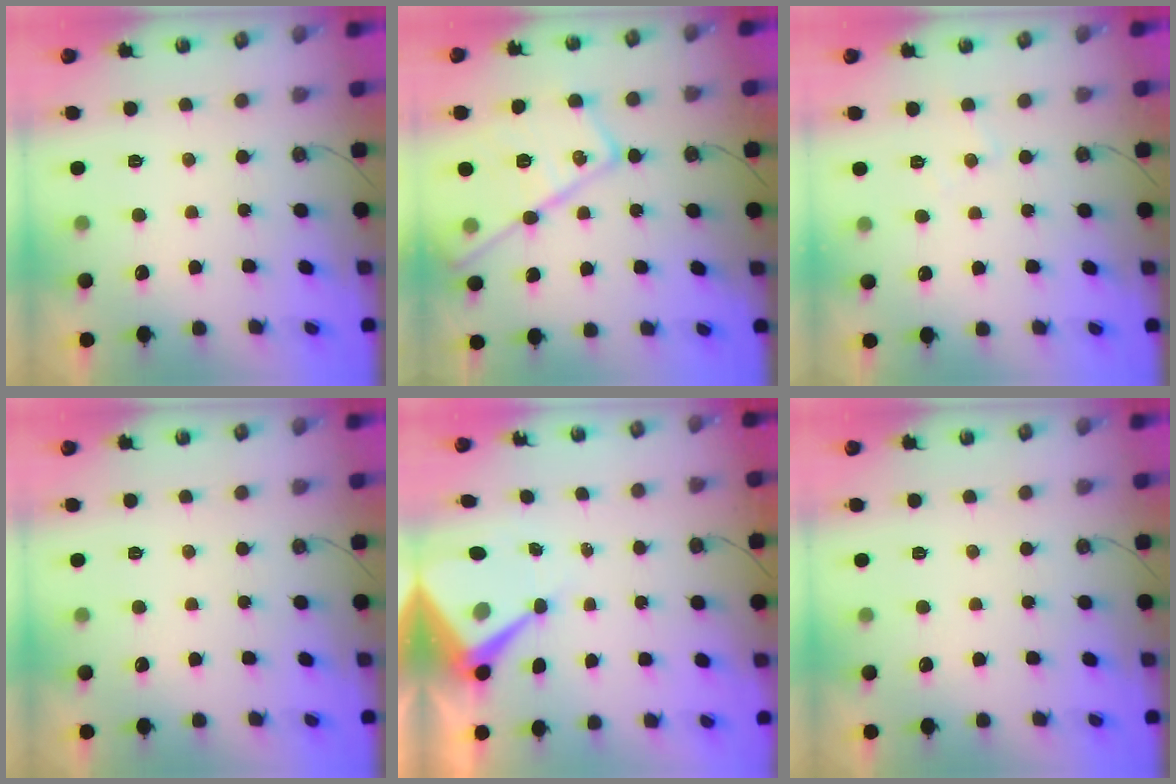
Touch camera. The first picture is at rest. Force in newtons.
{"total": 21.1, "press": 21.0, "slide": 1.7}
{"total": 4.7, "press": 4.6, "slide": 0.8}
{"total": 0.0}
{"total": 9.7, "press": 9.7, "slide": 0.8}
{"total": 0.0}